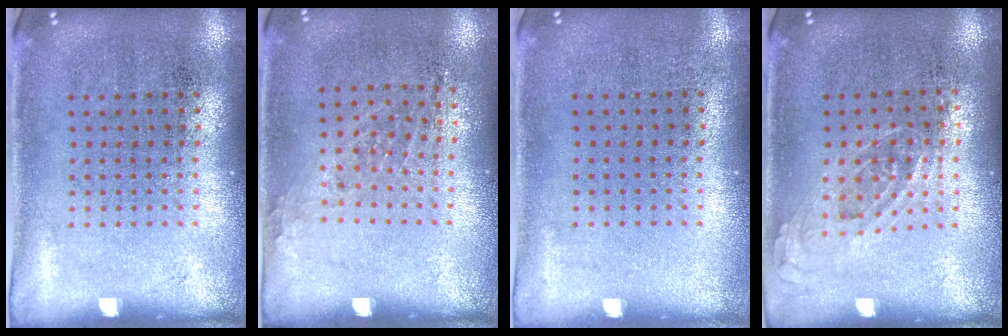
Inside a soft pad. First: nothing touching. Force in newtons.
{"total": 1.0, "press": 0.8, "slide": 0.6}
{"total": 0.0}
{"total": 0.7, "press": 0.7, "slide": 0.3}